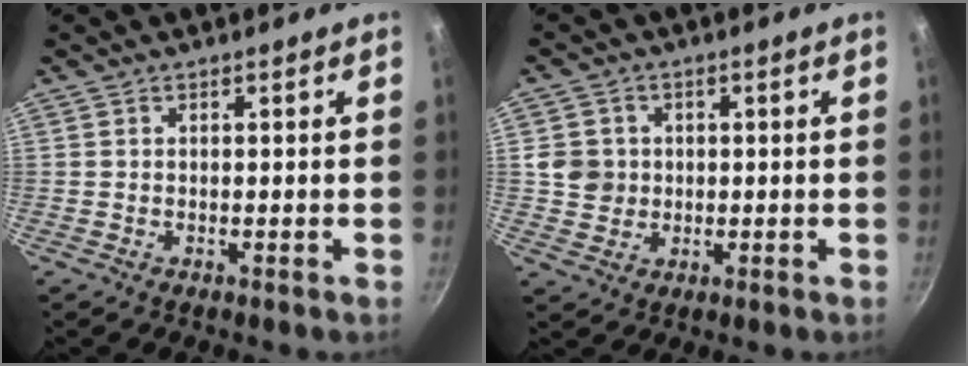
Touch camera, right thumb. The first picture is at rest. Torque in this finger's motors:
{"motor_torque": [0.40, 0.49, 0.33, 0.10, 0.01]}